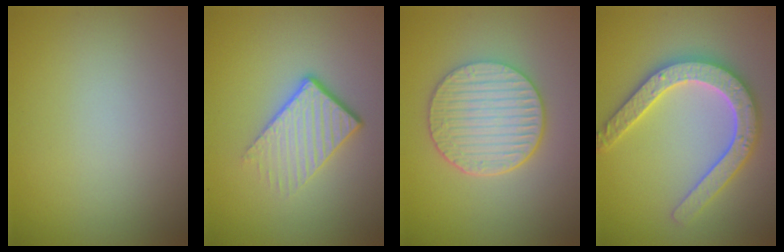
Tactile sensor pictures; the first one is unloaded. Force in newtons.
{"total": 4.2, "press": 2.7, "slide": 3.2}
{"total": 6.0, "press": 4.5, "slide": 4.0}
{"total": 5.2, "press": 5.1, "slide": 0.9}